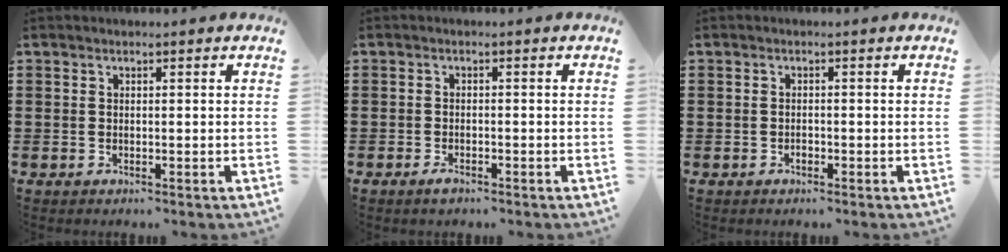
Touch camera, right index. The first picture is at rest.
{"total": 1.3, "force": [-0.9, 0.5, 0.8], "torque": [-0.015, -0.003, -0.016]}
{"total": 0.7, "force": [-0.5, 0.4, 0.4], "torque": [-0.009, -0.002, -0.009]}